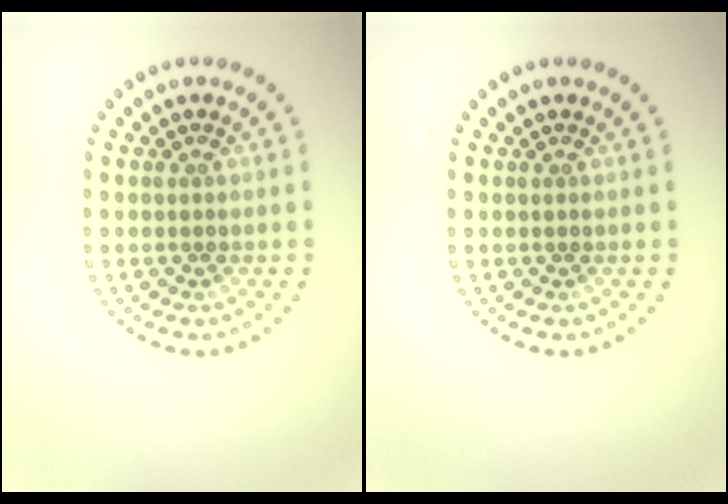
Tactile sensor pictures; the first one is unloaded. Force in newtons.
{"total": 0.0}